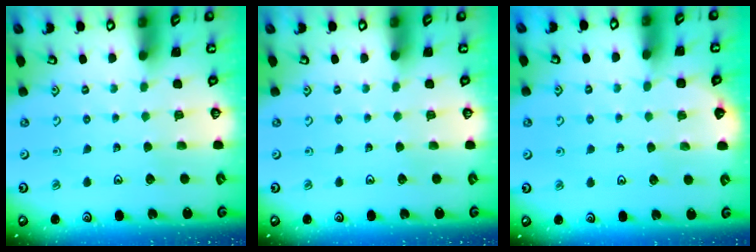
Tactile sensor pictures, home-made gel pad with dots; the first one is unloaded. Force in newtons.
{"total": 0.0}
{"total": 2.1, "press": 2.1, "slide": 0.2}